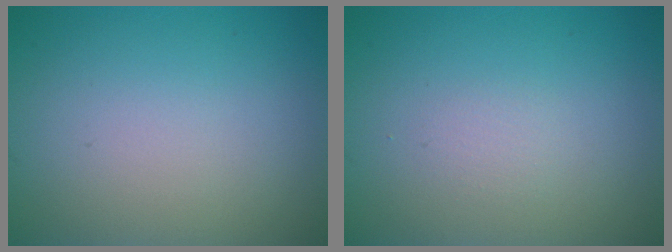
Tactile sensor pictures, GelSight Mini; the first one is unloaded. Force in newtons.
{"total": 0.7, "press": 0.7, "slide": 0.0}